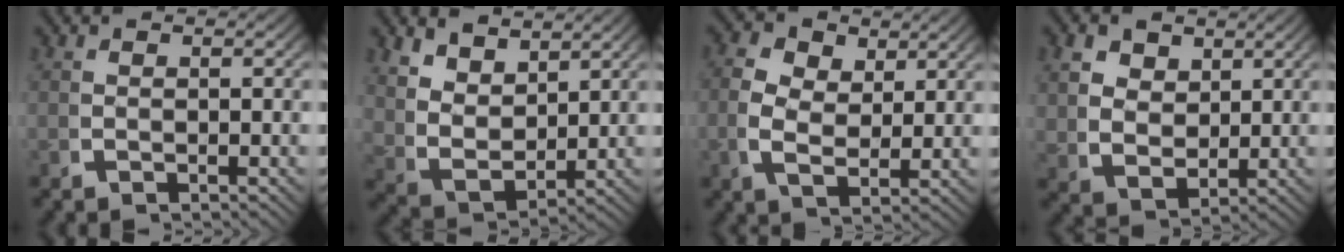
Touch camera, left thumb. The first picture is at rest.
{"total": 5.5, "force": [1.9, 3.7, 3.7], "torque": [-0.096, -0.020, 0.047]}
{"total": 4.7, "force": [1.4, 3.3, 3.0], "torque": [-0.070, -0.022, 0.033]}
{"total": 5.0, "force": [1.8, 3.7, 2.7], "torque": [-0.061, -0.024, 0.046]}